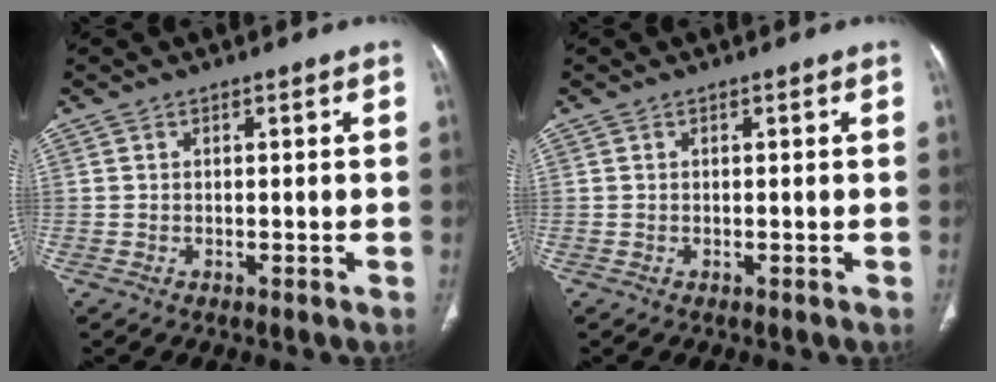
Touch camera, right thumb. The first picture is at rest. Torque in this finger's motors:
{"motor_torque": [-0.01, 0.01, -0.16, 0.16, 0.00]}